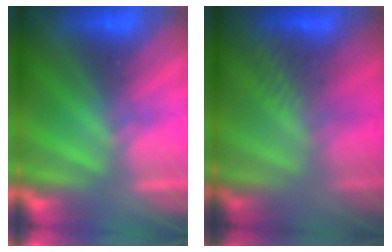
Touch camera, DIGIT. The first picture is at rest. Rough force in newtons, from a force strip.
{"total": 2.4}